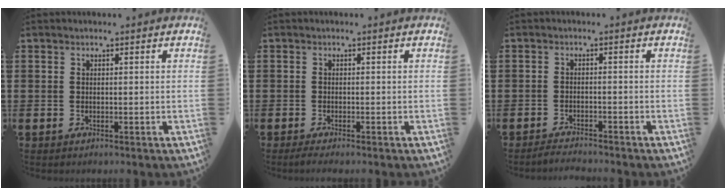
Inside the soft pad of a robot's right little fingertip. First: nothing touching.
{"total": 0.9, "force": [-0.5, 0.1, 0.7], "torque": [-0.012, -0.002, -0.010]}
{"total": 1.7, "force": [-1.7, -0.1, 0.1], "torque": [-0.004, 0.003, -0.033]}